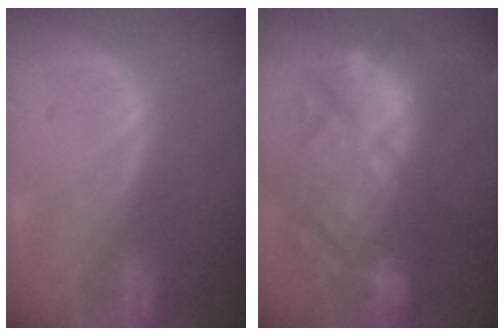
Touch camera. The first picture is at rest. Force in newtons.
{"total": 12.5, "press": 12.0, "slide": 3.6}